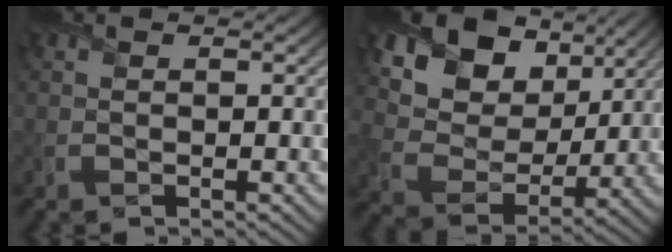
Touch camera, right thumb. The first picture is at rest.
{"total": 14.0, "force": [8.0, 9.1, 6.9], "torque": [-0.169, 0.021, 0.136]}